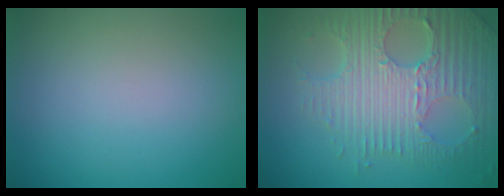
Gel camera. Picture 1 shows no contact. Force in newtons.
{"total": 8.2, "press": 5.8, "slide": 5.8}